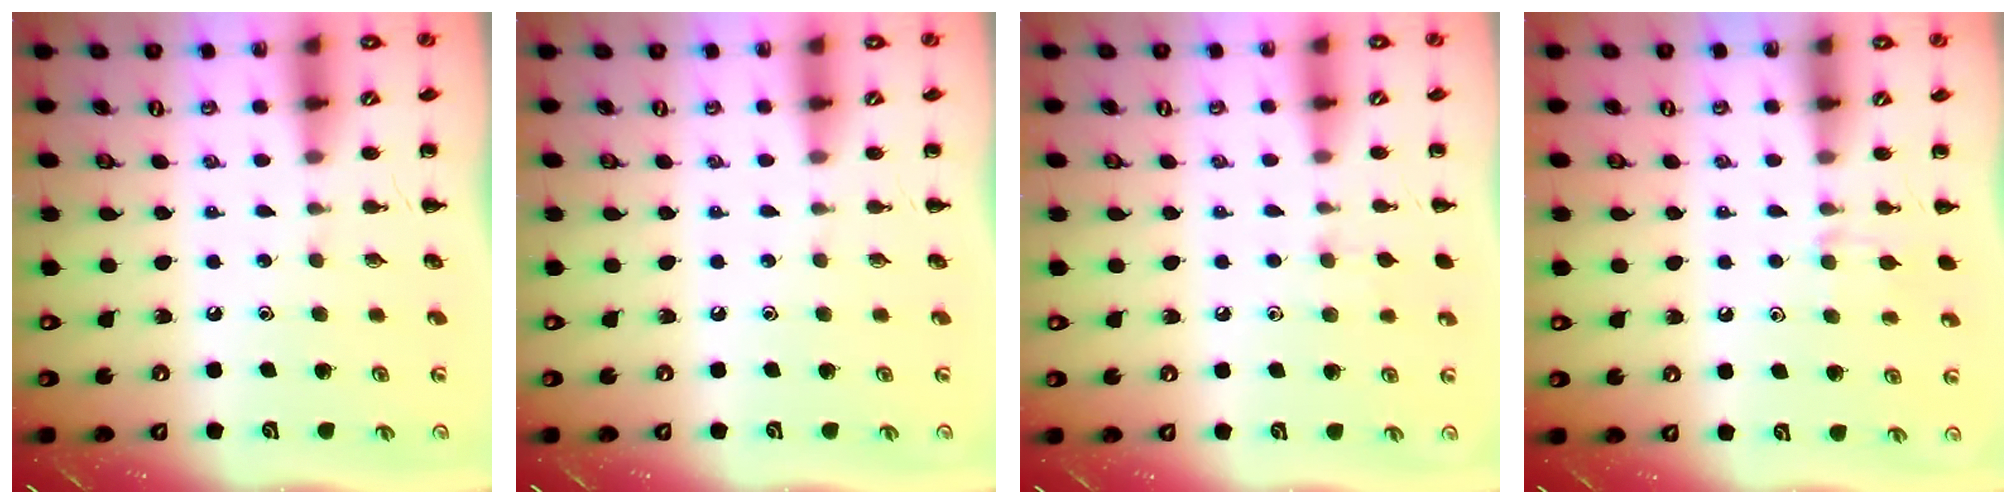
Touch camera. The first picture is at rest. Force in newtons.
{"total": 0.0}
{"total": 4.7, "press": 4.4, "slide": 1.7}
{"total": 6.6, "press": 6.3, "slide": 2.1}